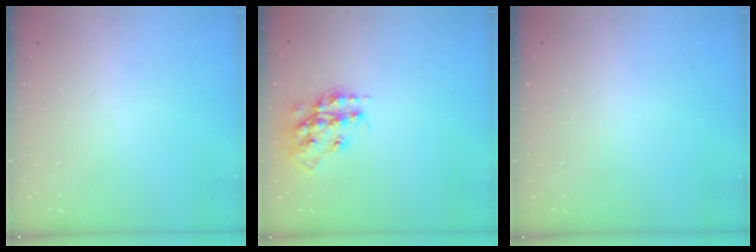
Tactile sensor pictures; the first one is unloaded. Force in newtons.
{"total": 14.6, "press": 14.5, "slide": 0.7}
{"total": 0.0}